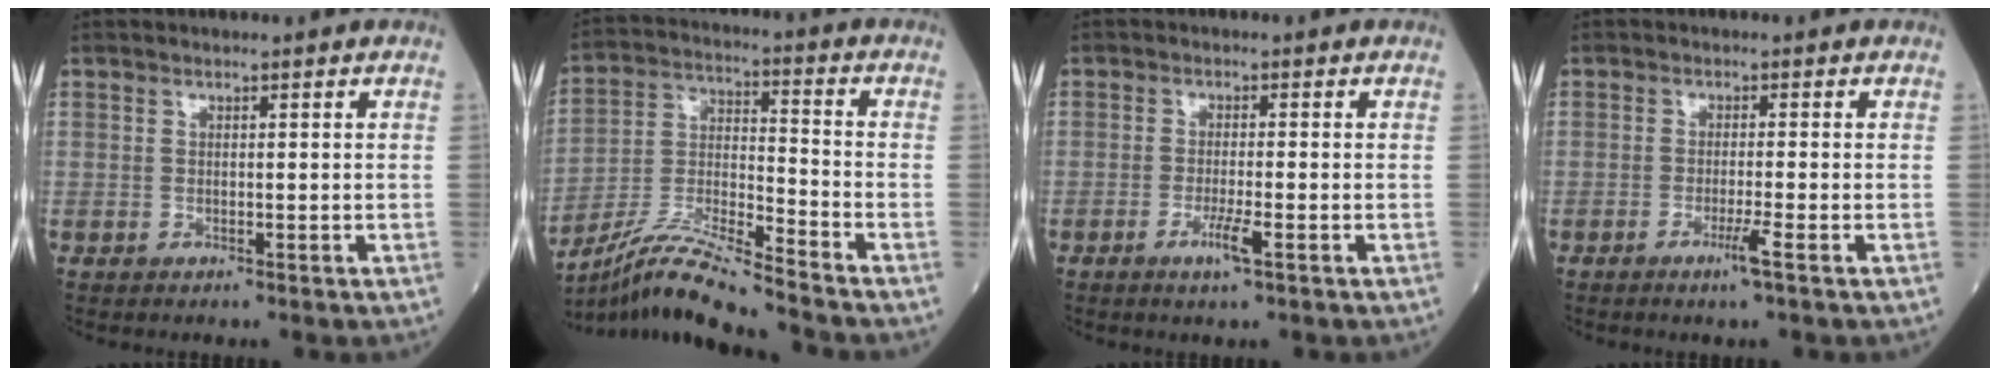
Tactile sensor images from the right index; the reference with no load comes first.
{"total": 13.1, "force": [-11.7, -0.9, 6.0], "torque": [-0.115, -0.008, -0.218]}
{"total": 3.1, "force": [-1.5, -0.1, 2.7], "torque": [-0.054, -0.005, -0.028]}
{"total": 2.6, "force": [-1.4, -0.6, 2.1], "torque": [-0.042, -0.007, -0.029]}